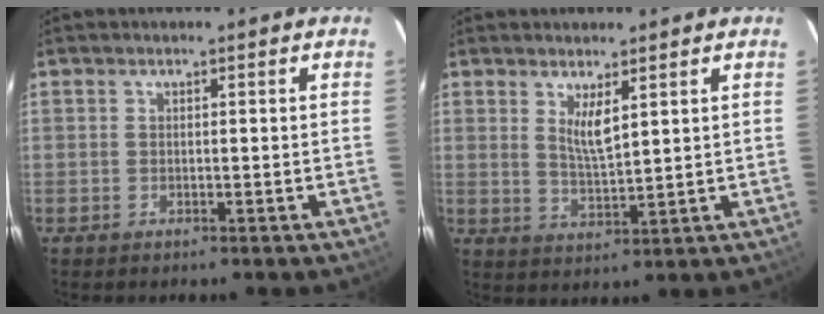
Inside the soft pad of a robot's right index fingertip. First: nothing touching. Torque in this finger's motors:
{"motor_torque": [0.79, 0.51, 0.16, 0.08]}